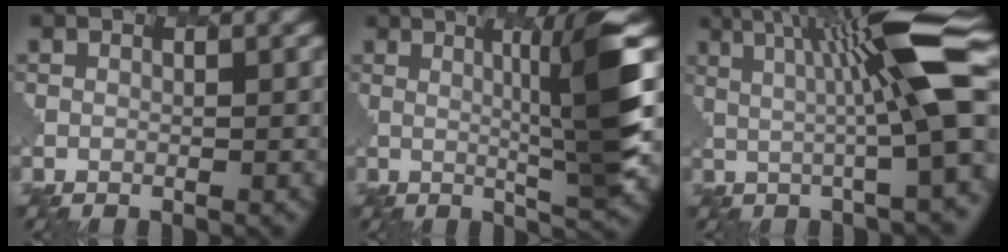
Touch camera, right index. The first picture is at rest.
{"total": 4.7, "force": [1.9, -1.1, 4.2], "torque": [-0.092, 0.013, 0.013]}
{"total": 9.7, "force": [3.2, 0.4, 9.1], "torque": [-0.143, 0.019, 0.031]}